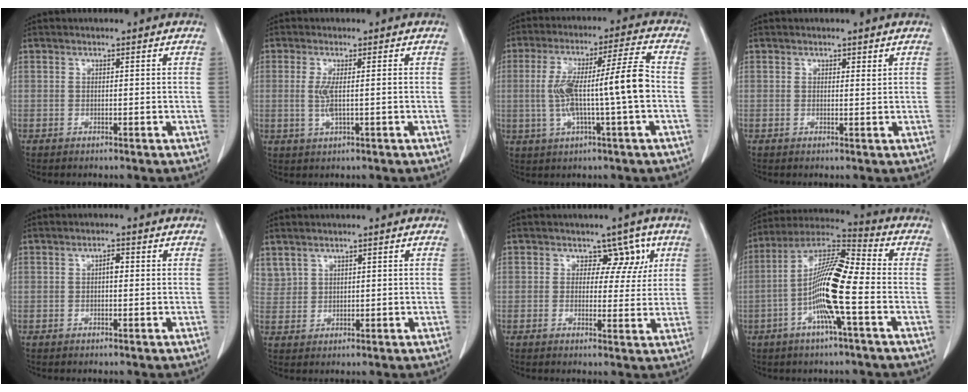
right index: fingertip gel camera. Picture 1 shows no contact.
{"total": 3.3, "force": [-0.1, 0.5, 3.3], "torque": [-0.070, -0.005, 0.002]}
{"total": 12.5, "force": [-0.9, 0.3, 12.5], "torque": [-0.226, 0.024, -0.013]}
{"total": 0.6, "force": [0.4, 0.2, 0.3], "torque": [-0.005, -0.004, 0.005]}
{"total": 1.4, "force": [0.1, 0.6, 1.2], "torque": [-0.018, 0.004, 0.000]}
{"total": 3.6, "force": [2.6, 2.5, 0.6], "torque": [-0.012, 0.011, 0.066]}
{"total": 4.6, "force": [2.0, 3.3, 2.5], "torque": [-0.010, 0.003, 0.023]}
{"total": 13.7, "force": [-3.0, 1.1, 13.3], "torque": [-0.255, 0.010, -0.061]}